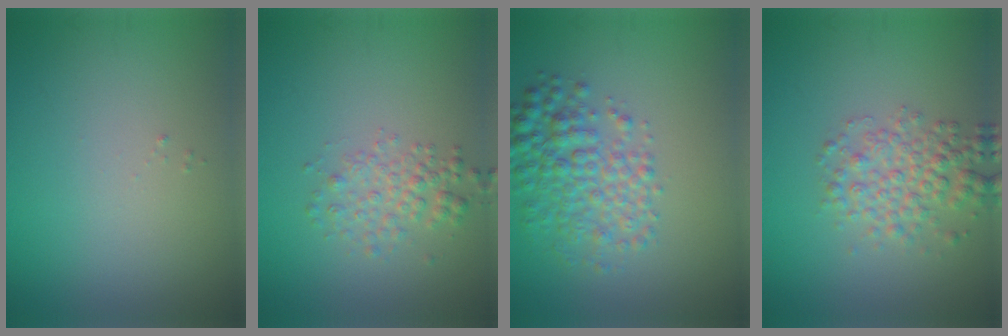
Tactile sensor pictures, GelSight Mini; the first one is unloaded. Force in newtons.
{"total": 2.4, "press": 2.4, "slide": 0.1}
{"total": 4.7, "press": 4.7, "slide": 0.1}
{"total": 3.7, "press": 3.7, "slide": 0.1}